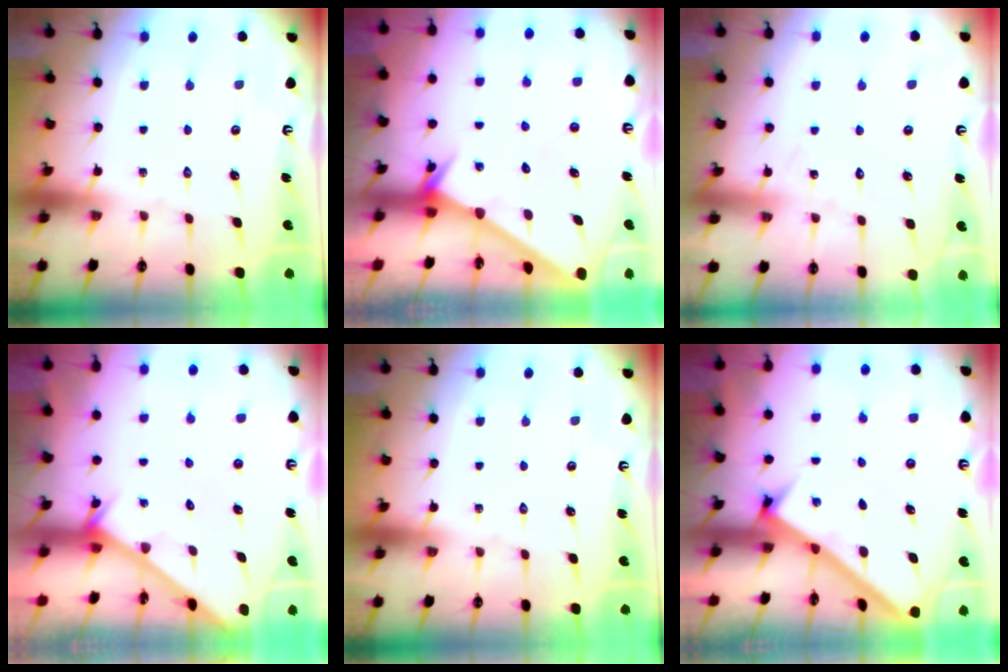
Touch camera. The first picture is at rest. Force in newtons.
{"total": 2.6, "press": 2.6, "slide": 0.0}
{"total": 6.2, "press": 6.2, "slide": 0.6}
{"total": 2.0, "press": 2.0, "slide": 0.1}
{"total": 0.0}
{"total": 2.5, "press": 2.5, "slide": 0.3}